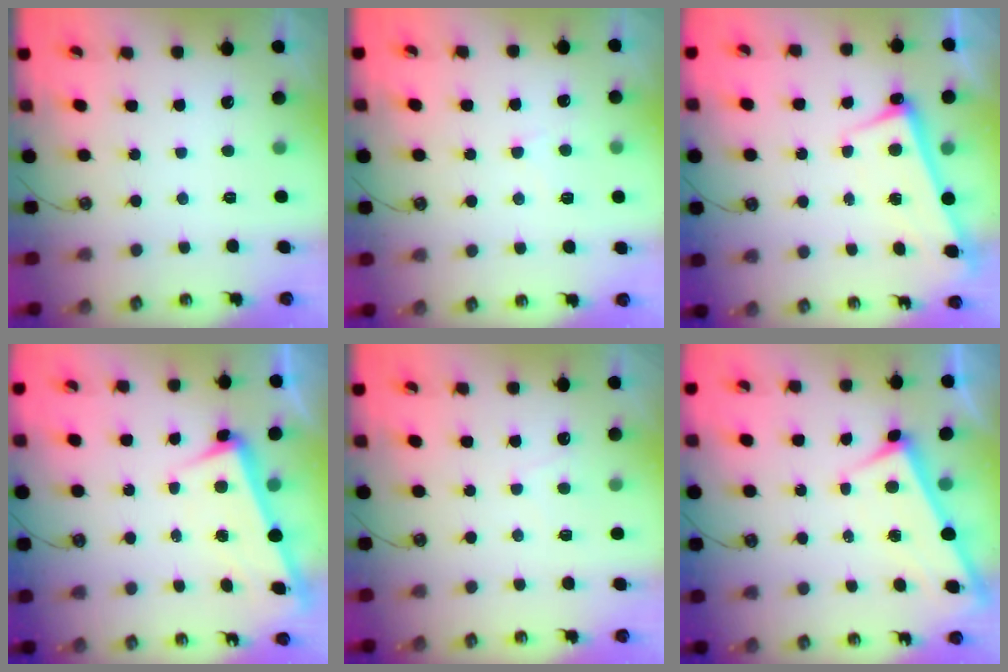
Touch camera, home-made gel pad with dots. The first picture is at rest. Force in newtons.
{"total": 4.2, "press": 4.2, "slide": 0.4}
{"total": 2.7, "press": 2.6, "slide": 0.8}
{"total": 3.2, "press": 3.0, "slide": 1.1}
{"total": 2.2, "press": 2.2, "slide": 0.3}
{"total": 2.5, "press": 2.5, "slide": 0.2}